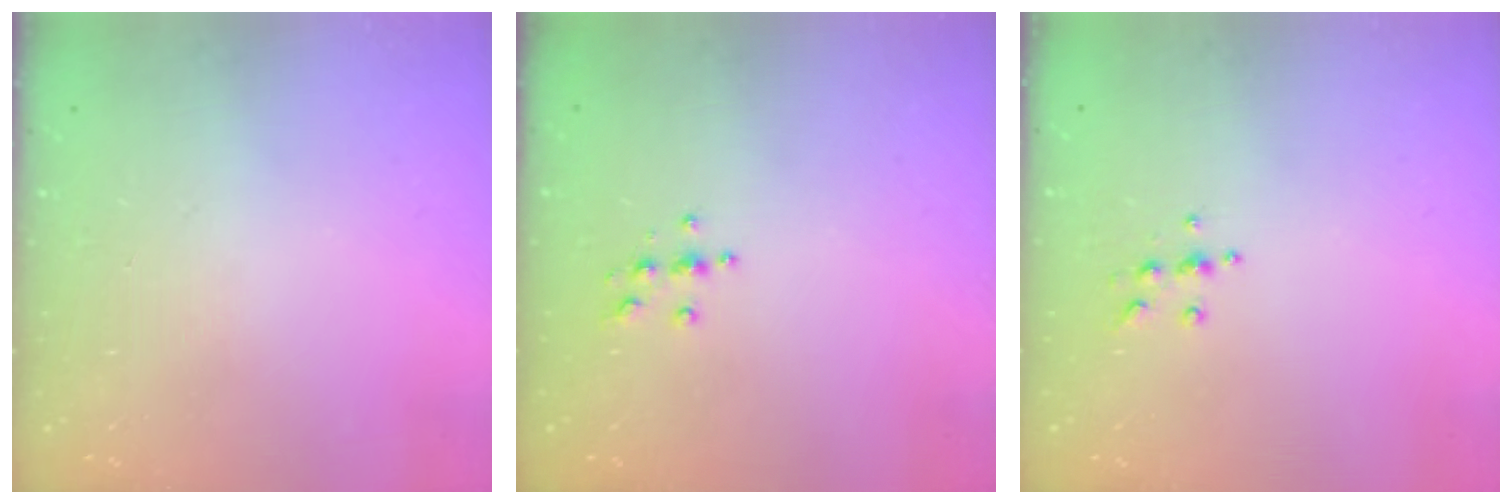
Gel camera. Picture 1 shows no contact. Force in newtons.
{"total": 3.9, "press": 3.8, "slide": 0.4}
{"total": 5.6, "press": 5.6, "slide": 0.7}